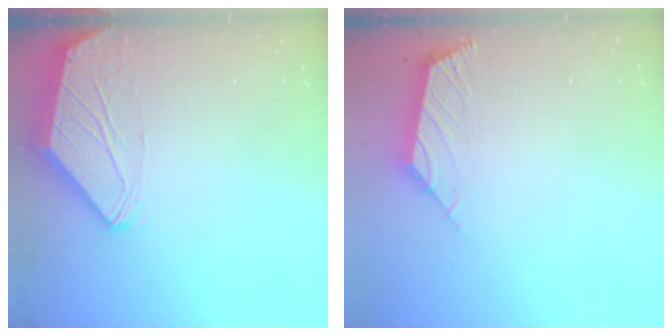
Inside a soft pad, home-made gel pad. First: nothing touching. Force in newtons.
{"total": 3.0, "press": 2.9, "slide": 0.6}